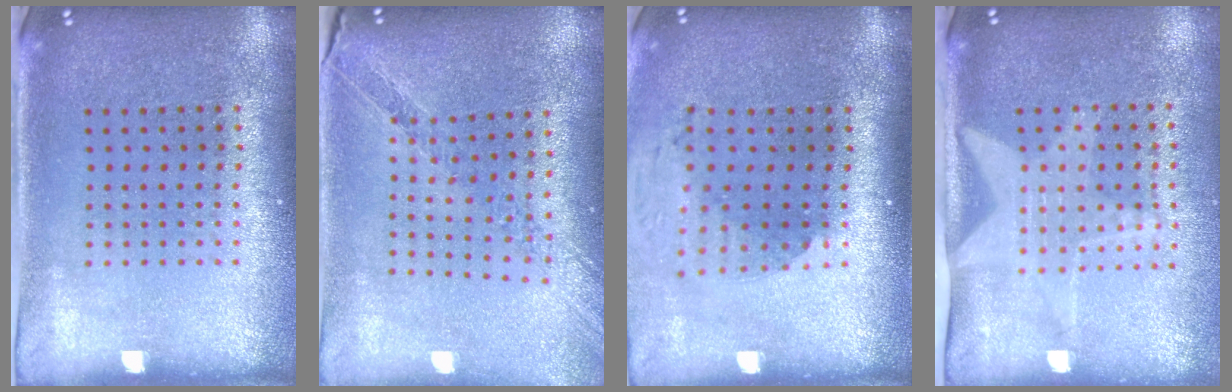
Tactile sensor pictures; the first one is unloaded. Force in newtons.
{"total": 1.1, "press": 1.1, "slide": 0.2}
{"total": 1.9, "press": 1.5, "slide": 1.2}
{"total": 2.1, "press": 1.6, "slide": 1.3}